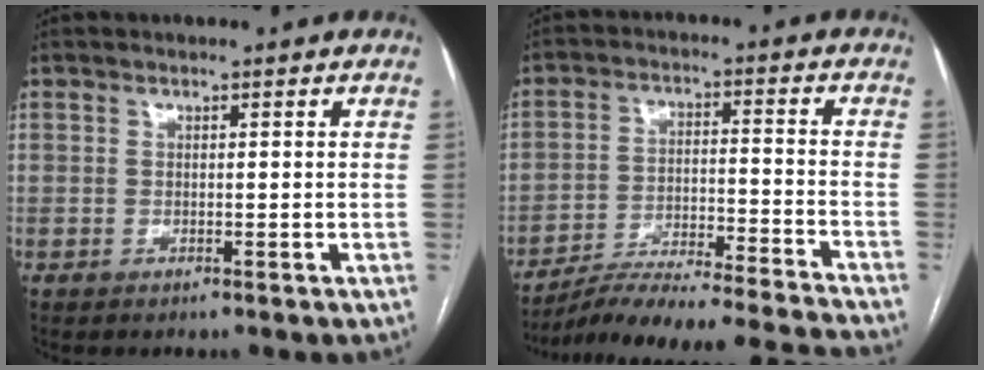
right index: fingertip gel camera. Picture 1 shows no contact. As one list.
[{"total": 20.7, "force": [-19.5, -1.4, 7.0], "torque": [-0.095, -0.025, -0.289]}]